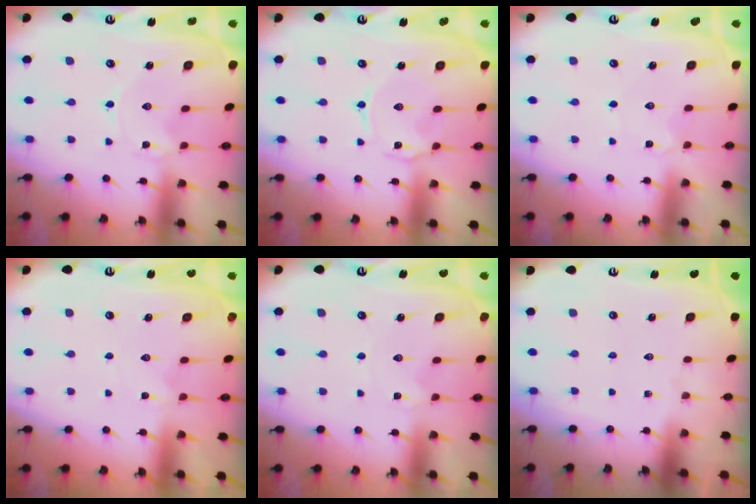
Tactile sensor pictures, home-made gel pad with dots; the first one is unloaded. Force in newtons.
{"total": 1.1, "press": 1.0, "slide": 0.3}
{"total": 2.8, "press": 2.8, "slide": 0.3}
{"total": 1.0, "press": 1.0, "slide": 0.3}
{"total": 0.0}
{"total": 0.0}